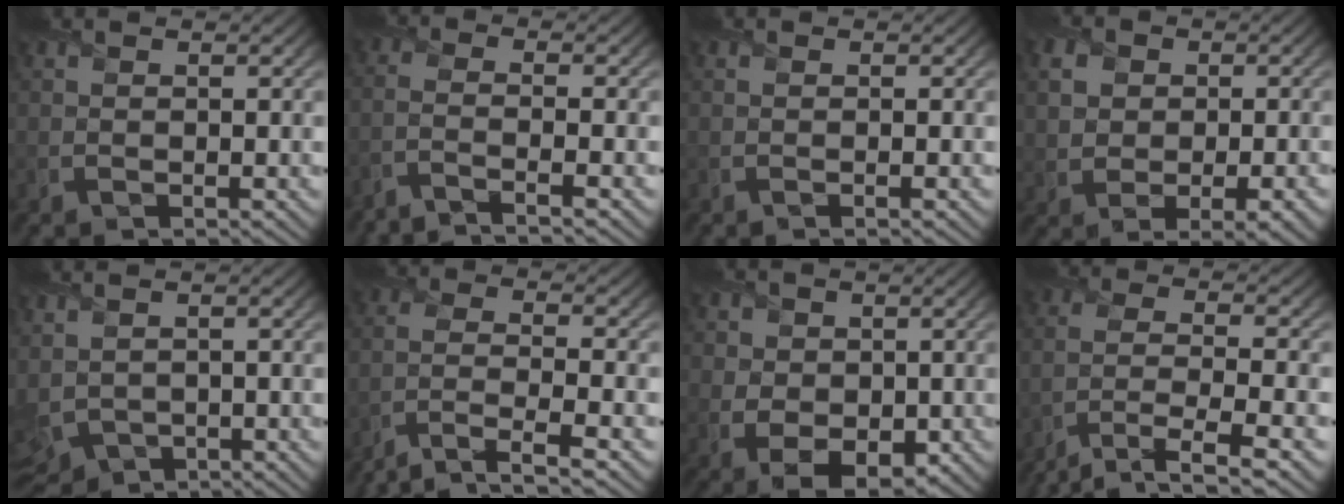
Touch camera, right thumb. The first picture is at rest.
{"total": 4.1, "force": [-3.0, 0.6, 2.8], "torque": [-0.043, 0.003, -0.079]}
{"total": 0.6, "force": [-0.2, 0.1, 0.6], "torque": [-0.012, -0.001, -0.004]}
{"total": 7.8, "force": [-0.4, 5.6, 5.4], "torque": [-0.104, -0.009, -0.002]}
{"total": 5.4, "force": [-1.2, 3.4, 4.1], "torque": [-0.120, -0.022, -0.012]}
{"total": 8.0, "force": [-5.6, 2.0, 5.4], "torque": [-0.104, -0.001, -0.115]}
{"total": 6.3, "force": [0.1, 5.1, 3.6], "torque": [-0.077, -0.016, 0.007]}
{"total": 8.4, "force": [-5.1, 2.4, 6.2], "torque": [-0.124, -0.006, -0.102]}